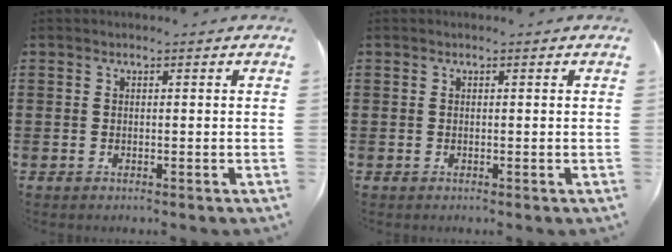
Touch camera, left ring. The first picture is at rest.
{"total": 0.0}